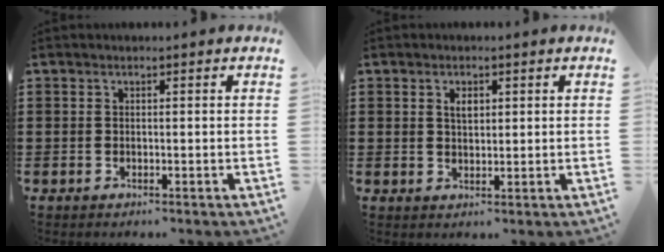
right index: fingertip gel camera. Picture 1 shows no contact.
{"total": 2.1, "force": [0.8, 1.2, 1.5], "torque": [-0.034, 0.005, 0.014]}